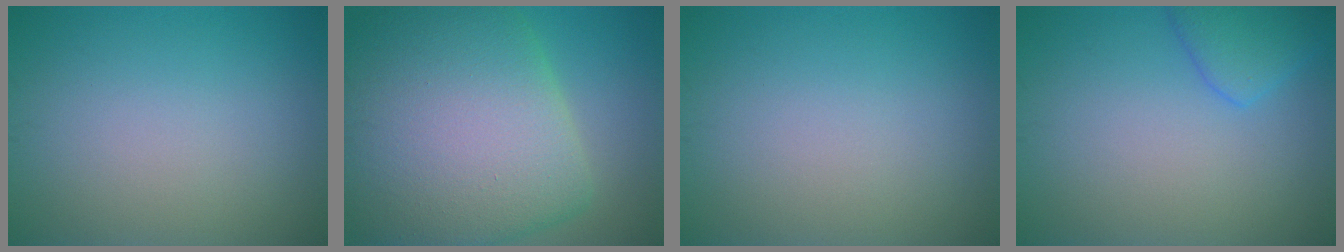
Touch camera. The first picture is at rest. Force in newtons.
{"total": 14.1, "press": 14.1, "slide": 0.8}
{"total": 0.0}
{"total": 2.9, "press": 2.9, "slide": 0.2}